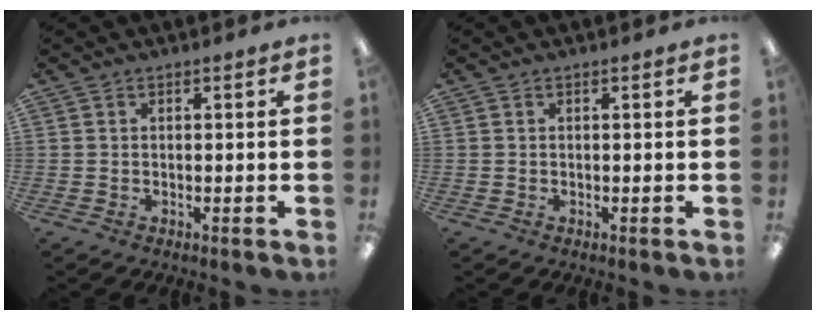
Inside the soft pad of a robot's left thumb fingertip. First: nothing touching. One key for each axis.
{"total": 0.0}